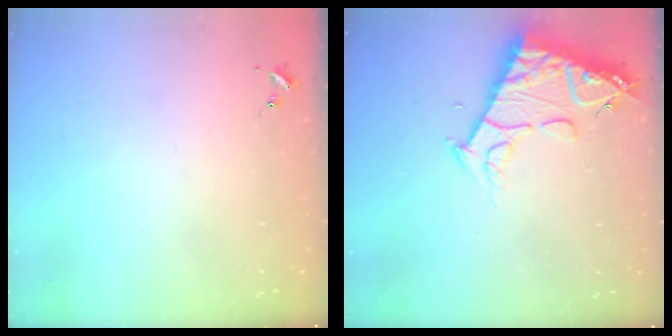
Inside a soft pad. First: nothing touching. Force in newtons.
{"total": 13.2, "press": 13.1, "slide": 1.6}